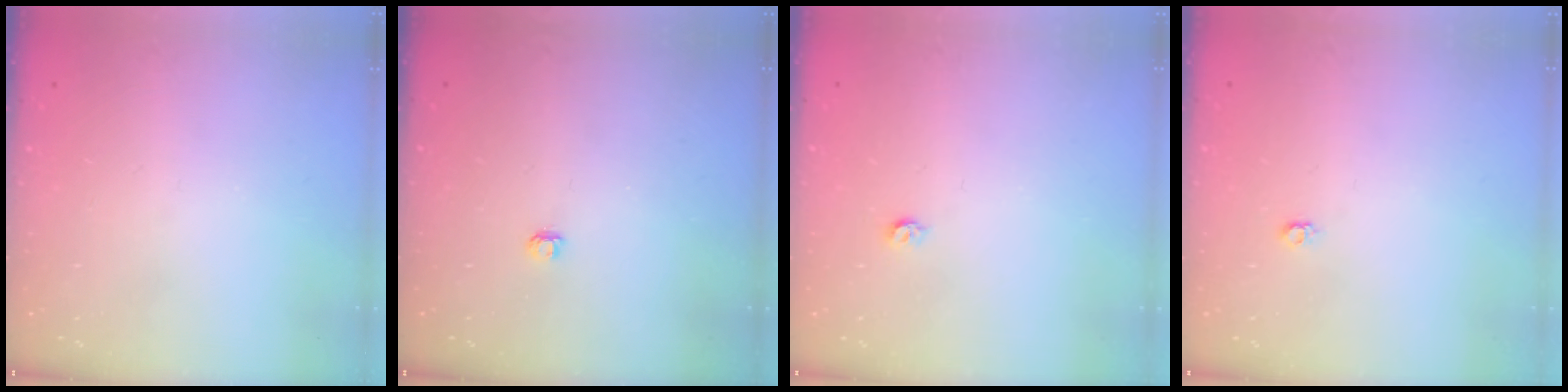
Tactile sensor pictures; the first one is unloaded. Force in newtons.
{"total": 2.8, "press": 2.8, "slide": 0.3}
{"total": 3.0, "press": 3.0, "slide": 0.5}
{"total": 3.7, "press": 3.7, "slide": 0.4}